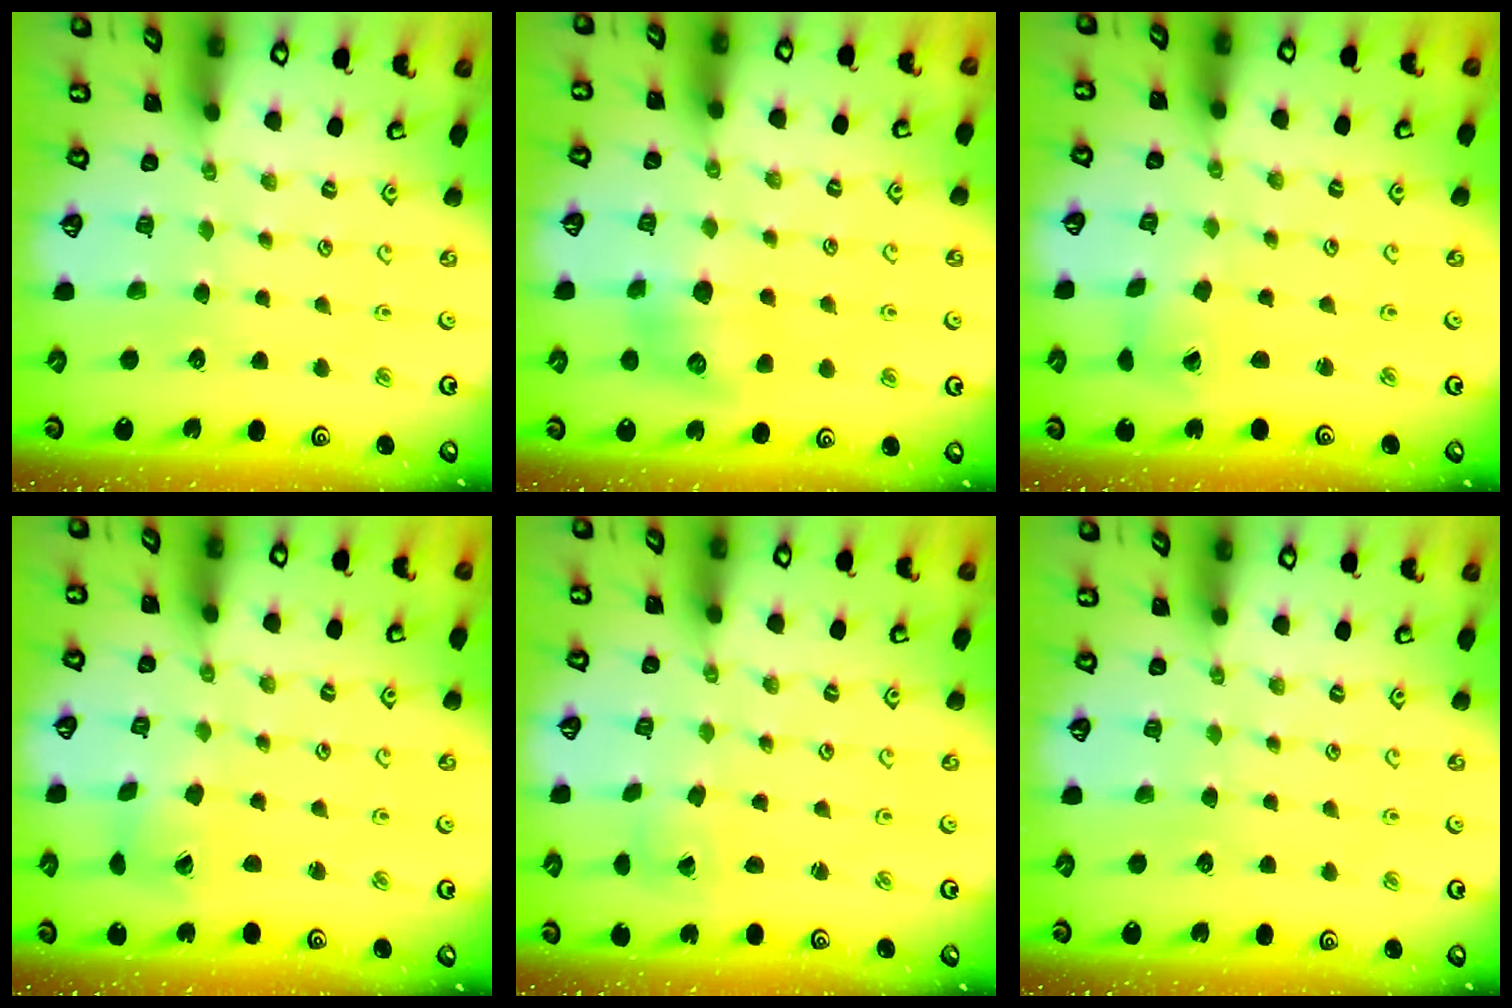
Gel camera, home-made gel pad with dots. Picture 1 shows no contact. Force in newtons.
{"total": 9.8, "press": 9.8, "slide": 0.4}
{"total": 2.0, "press": 2.0, "slide": 0.3}
{"total": 2.4, "press": 2.4, "slide": 0.3}
{"total": 2.1, "press": 2.1, "slide": 0.1}
{"total": 0.0}